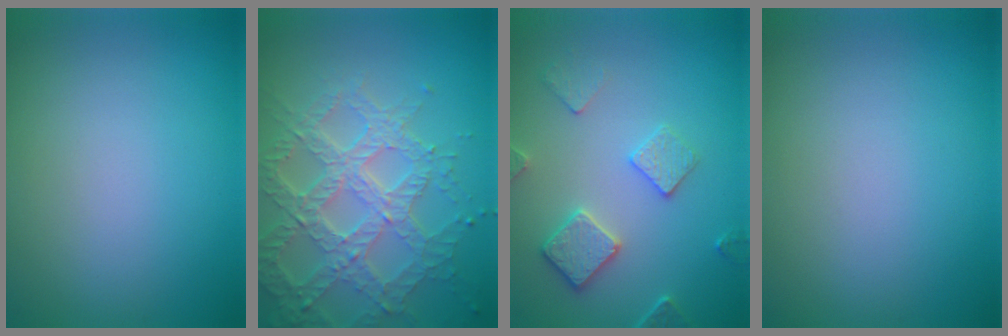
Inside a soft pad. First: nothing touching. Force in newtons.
{"total": 7.2, "press": 5.3, "slide": 4.8}
{"total": 3.3, "press": 3.1, "slide": 0.9}
{"total": 0.0}